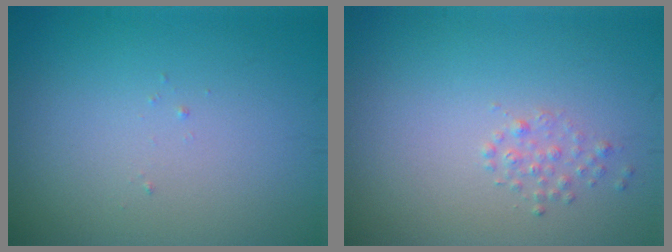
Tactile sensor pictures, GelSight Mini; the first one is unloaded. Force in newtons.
{"total": 1.0, "press": 1.0, "slide": 0.1}